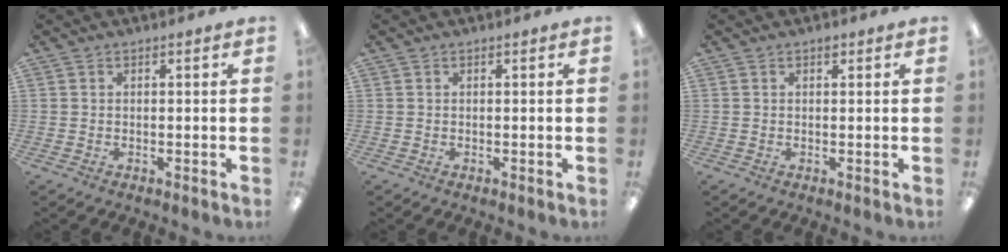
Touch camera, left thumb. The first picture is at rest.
{"total": 0.0}
{"total": 0.9, "force": [0.7, 0.5, 0.4], "torque": [-0.010, 0.002, 0.011]}